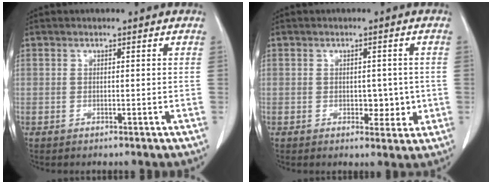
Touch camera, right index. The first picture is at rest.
{"total": 3.7, "force": [-0.4, 2.4, 2.8], "torque": [-0.025, 0.002, 0.003]}